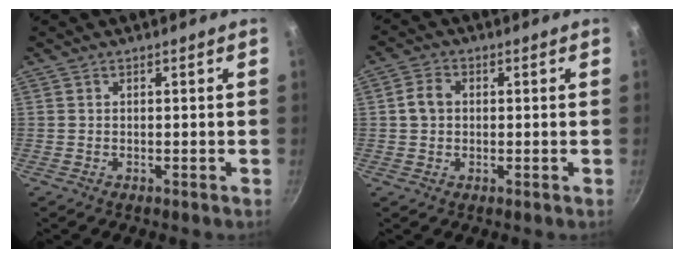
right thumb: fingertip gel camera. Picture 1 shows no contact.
{"total": 3.9, "force": [0.3, 3.1, 2.3], "torque": [-0.035, 0.011, -0.001]}